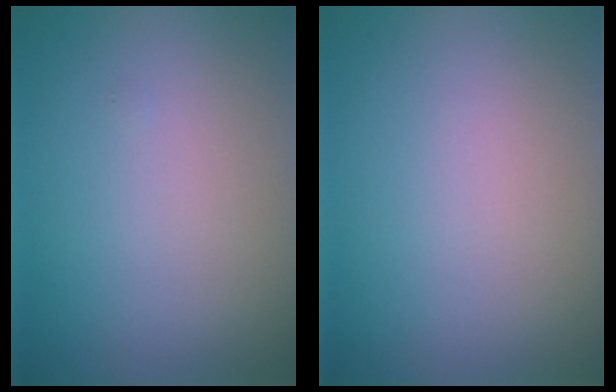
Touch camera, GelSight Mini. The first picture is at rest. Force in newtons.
{"total": 0.0}